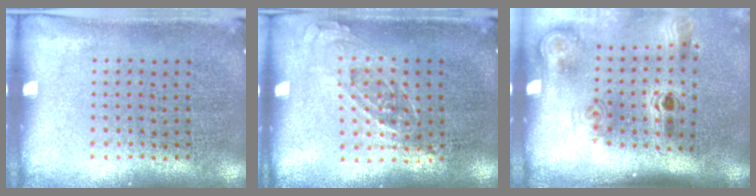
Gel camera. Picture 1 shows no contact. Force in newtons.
{"total": 0.7, "press": 0.7, "slide": 0.3}
{"total": 2.2, "press": 1.4, "slide": 1.7}